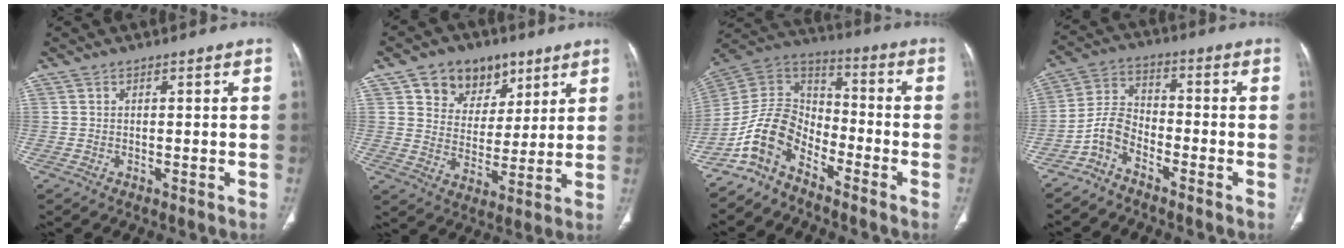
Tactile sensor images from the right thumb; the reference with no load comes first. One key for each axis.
{"total": 11.6, "fx": 6.5, "fy": 8.6, "fz": 4.1, "tx": -0.027, "ty": -0.026, "tz": 0.109}
{"total": 11.0, "fx": -7.3, "fy": 6.2, "fz": 5.3, "tx": -0.091, "ty": 0.080, "tz": -0.159}
{"total": 6.1, "fx": -4.3, "fy": 3.1, "fz": 2.9, "tx": -0.058, "ty": 0.043, "tz": -0.100}